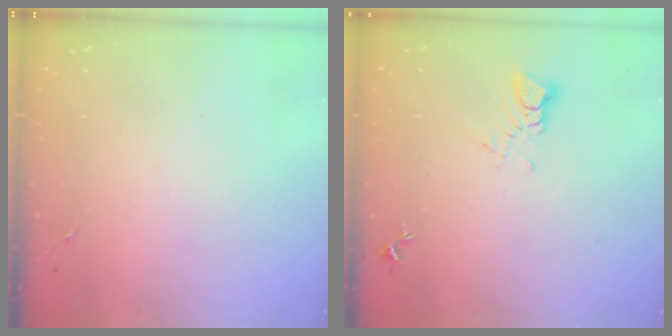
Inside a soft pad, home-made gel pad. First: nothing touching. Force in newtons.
{"total": 3.5, "press": 3.5, "slide": 0.2}